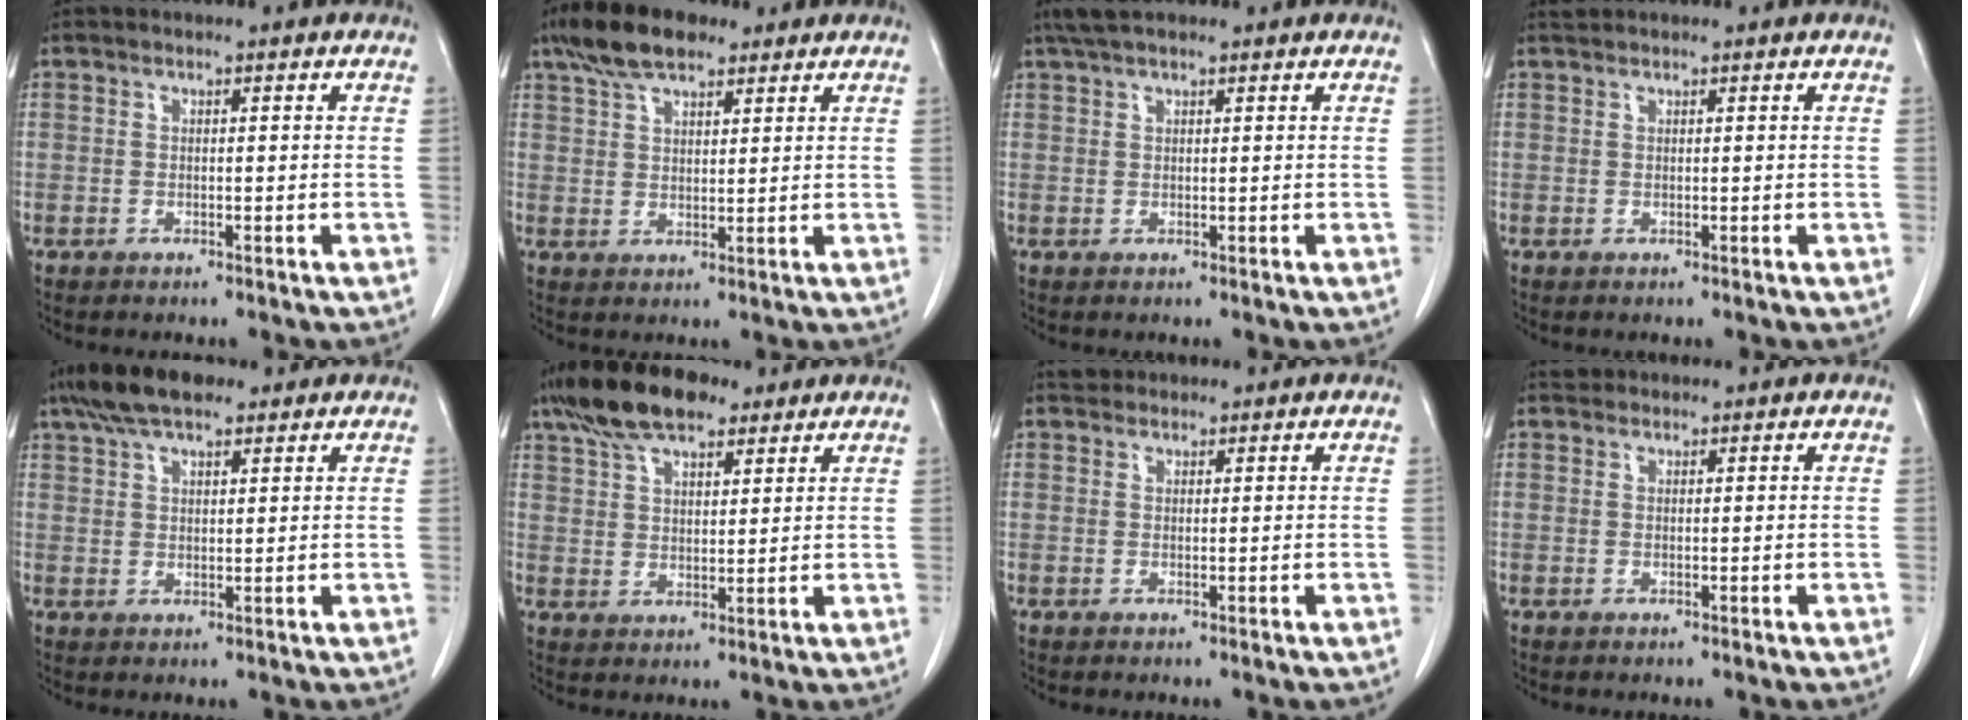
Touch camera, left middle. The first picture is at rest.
{"total": 7.9, "force": [5.7, 3.0, 4.6], "torque": [-0.090, 0.020, 0.104]}
{"total": 3.9, "force": [3.1, 0.8, 2.3], "torque": [-0.047, 0.023, 0.057]}
{"total": 0.7, "force": [0.7, -0.1, 0.0], "torque": [-0.009, 0.008, 0.018]}
{"total": 8.3, "force": [6.1, 2.6, 5.0], "torque": [-0.100, 0.022, 0.109]}
{"total": 11.2, "force": [8.1, 4.3, 6.4], "torque": [-0.121, 0.025, 0.145]}
{"total": 1.6, "force": [1.4, 0.8, 0.0], "torque": [0.000, 0.009, 0.021]}
{"total": 1.0, "force": [0.9, 0.4, -0.1], "torque": [-0.001, 0.006, 0.014]}